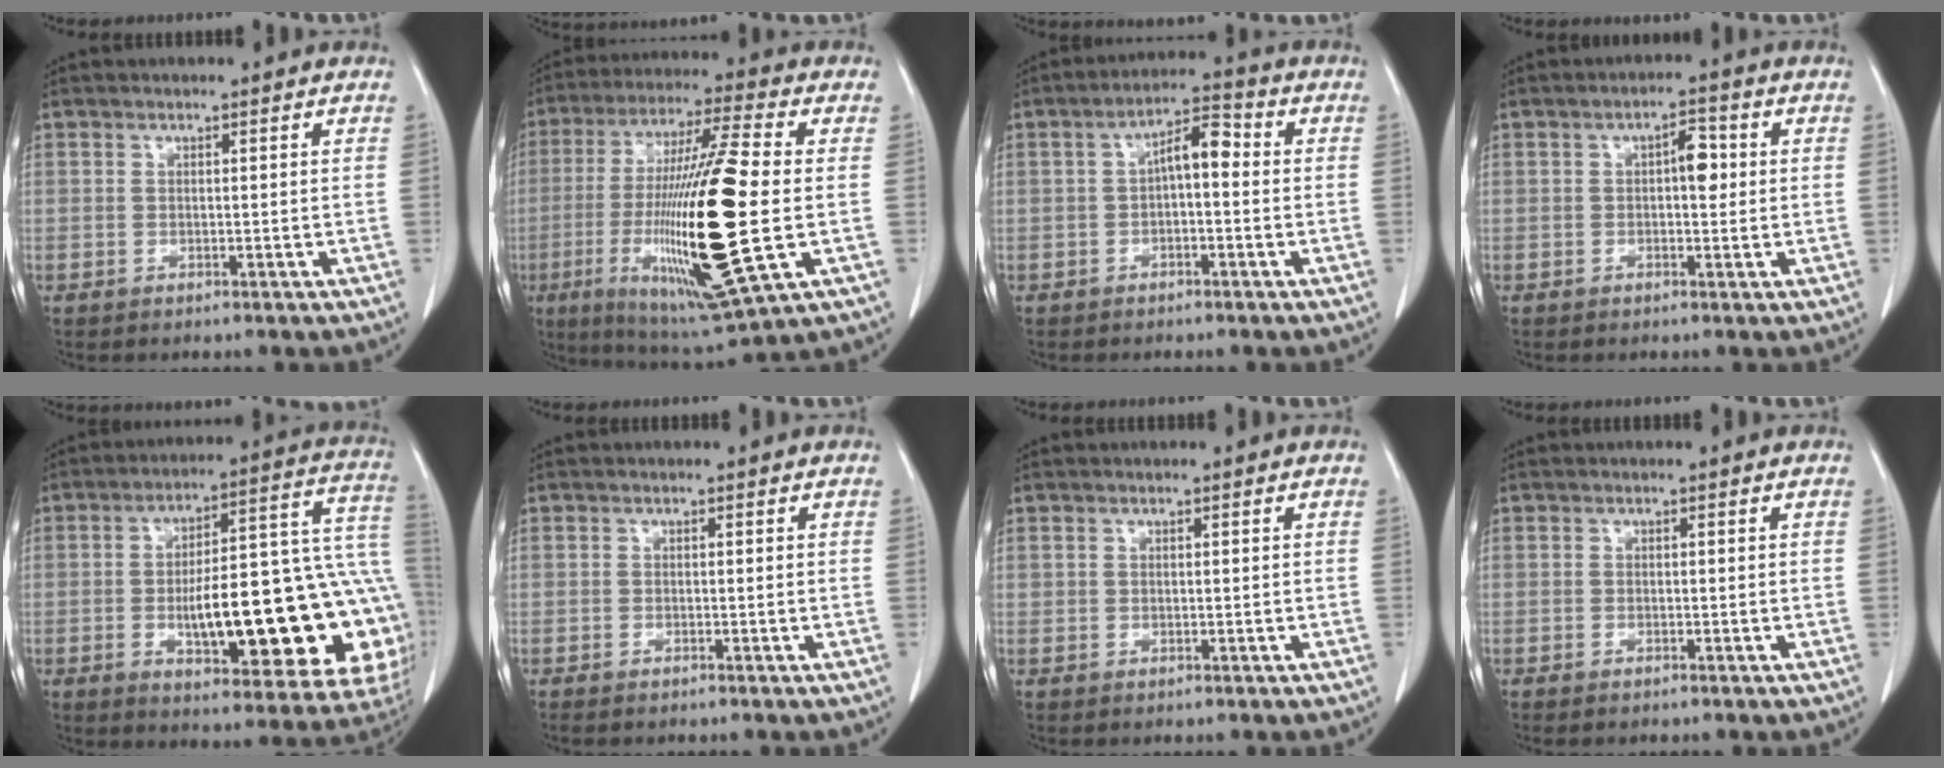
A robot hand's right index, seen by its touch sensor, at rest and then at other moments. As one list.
[{"total": 24.1, "force": [-3.9, 2.0, 23.7], "torque": [-0.481, -0.029, -0.065]}, {"total": 5.5, "force": [0.1, 1.9, 5.2], "torque": [-0.088, 0.029, -0.002]}, {"total": 3.4, "force": [0.5, 1.4, 3.1], "torque": [-0.041, 0.011, 0.007]}, {"total": 27.3, "force": [-4.7, 6.9, 26.0], "torque": [-0.271, 0.028, -0.052]}, {"total": 0.7, "force": [-0.6, -0.1, 0.3], "torque": [-0.008, -0.003, -0.011]}, {"total": 0.0}, {"total": 0.6, "force": [-0.5, -0.1, 0.2], "torque": [-0.008, -0.002, -0.009]}]